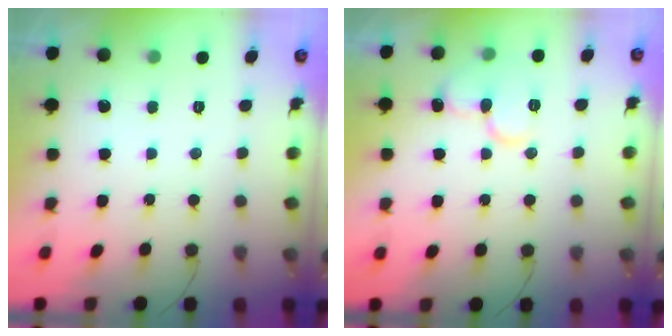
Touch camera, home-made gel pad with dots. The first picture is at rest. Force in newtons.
{"total": 10.7, "press": 10.6, "slide": 1.5}